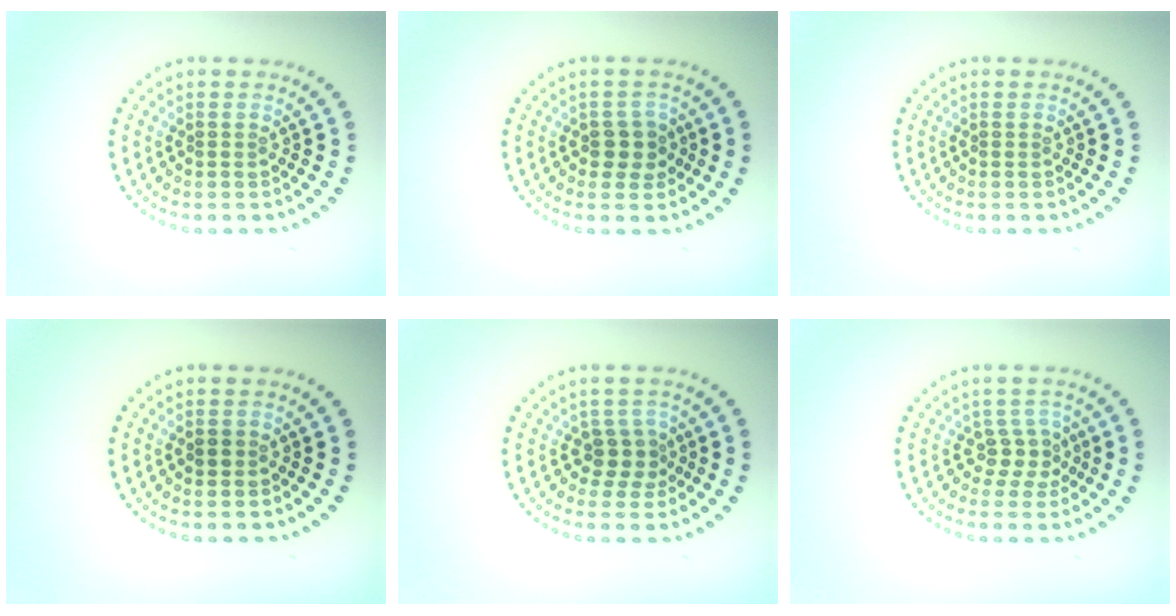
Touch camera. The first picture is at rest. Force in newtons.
{"total": 2.2, "press": 2.1, "slide": 0.6}
{"total": 0.0}
{"total": 0.9, "press": 0.8, "slide": 0.3}
{"total": 2.2, "press": 1.8, "slide": 1.3}
{"total": 2.2, "press": 1.7, "slide": 1.4}